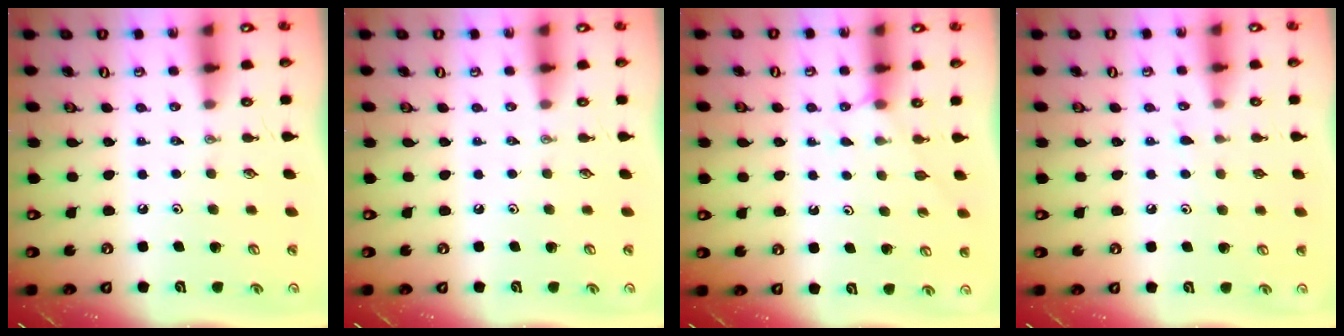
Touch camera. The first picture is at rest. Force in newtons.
{"total": 0.0}
{"total": 4.2, "press": 4.2, "slide": 0.5}
{"total": 4.7, "press": 4.7, "slide": 0.5}